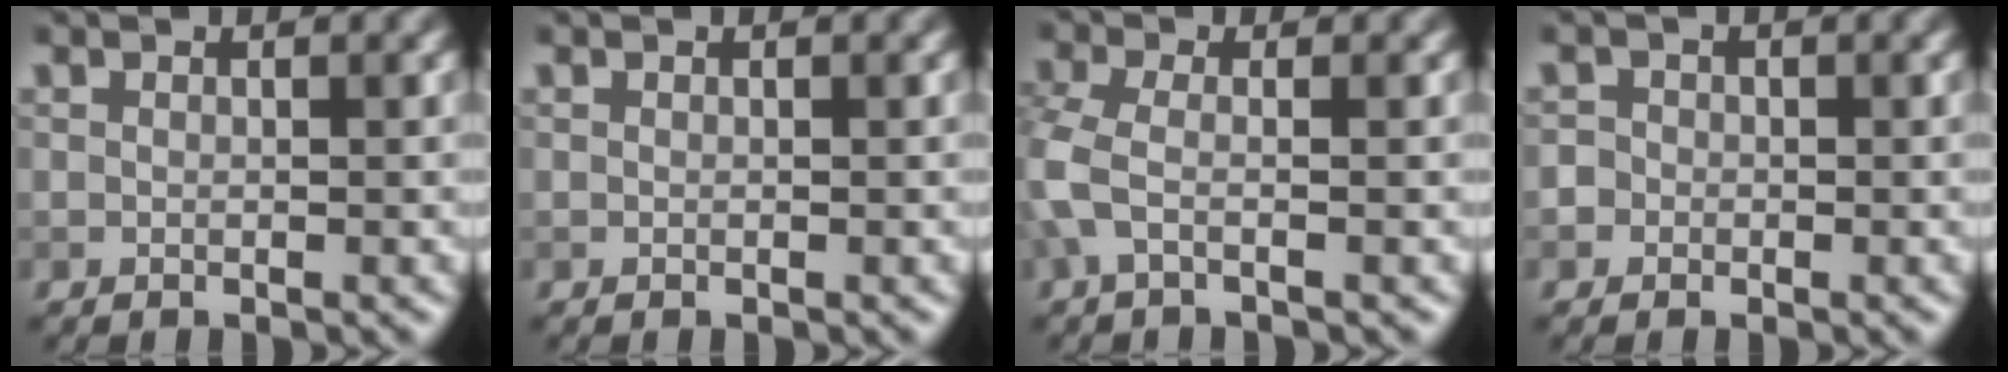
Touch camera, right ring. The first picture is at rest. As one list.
[{"total": 0.0}, {"total": 2.3, "force": [-0.5, 0.7, 2.2], "torque": [-0.056, -0.004, -0.022]}, {"total": 1.4, "force": [-0.2, 1.4, 0.4], "torque": [0.004, 0.006, -0.015]}]